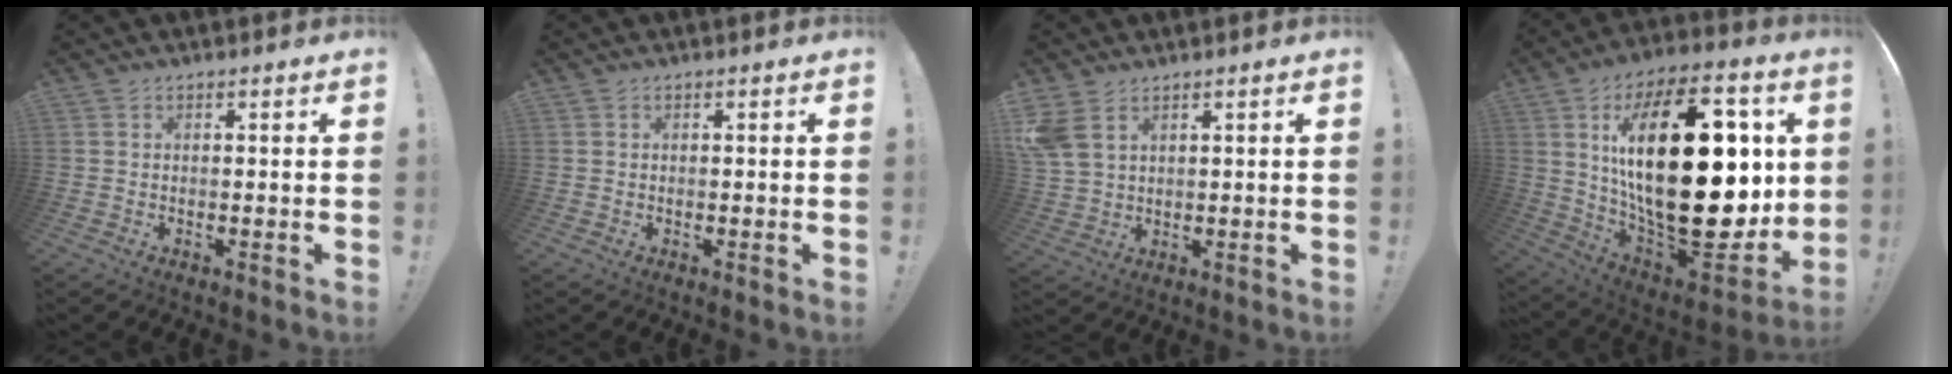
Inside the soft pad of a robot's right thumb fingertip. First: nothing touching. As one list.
[{"total": 0.0}, {"total": 6.9, "force": [3.6, 4.2, 4.1], "torque": [-0.081, -0.007, 0.074]}, {"total": 39.9, "force": [5.6, 19.5, 34.4], "torque": [-0.606, -0.027, 0.120]}]